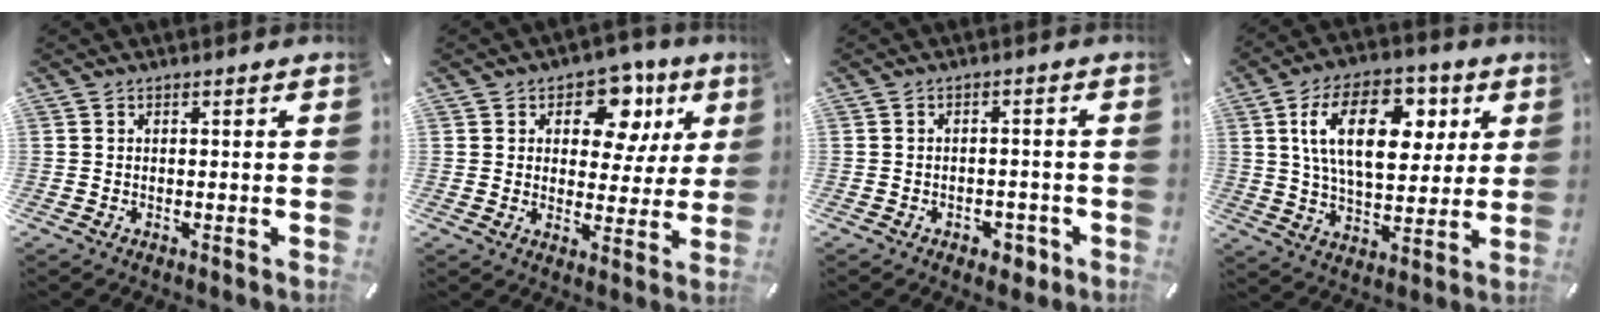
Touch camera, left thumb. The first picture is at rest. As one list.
[{"total": 12.4, "force": [5.6, 8.3, 7.3], "torque": [-0.096, -0.022, 0.094]}, {"total": 3.8, "force": [-2.1, 2.6, 1.7], "torque": [-0.025, 0.011, -0.036]}, {"total": 19.4, "force": [6.2, 11.1, 14.6], "torque": [-0.246, 0.005, 0.099]}]